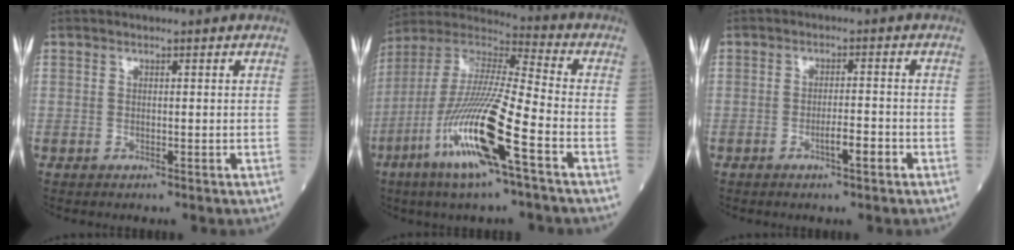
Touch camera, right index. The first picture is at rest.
{"total": 18.5, "force": [-7.9, 0.9, 16.7], "torque": [-0.358, -0.031, -0.157]}
{"total": 3.0, "force": [-1.6, 0.2, 2.5], "torque": [-0.038, 0.001, -0.027]}